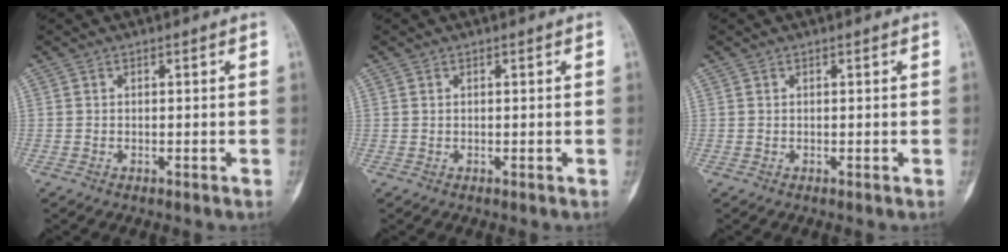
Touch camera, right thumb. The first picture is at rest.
{"total": 0.0}
{"total": 0.0}